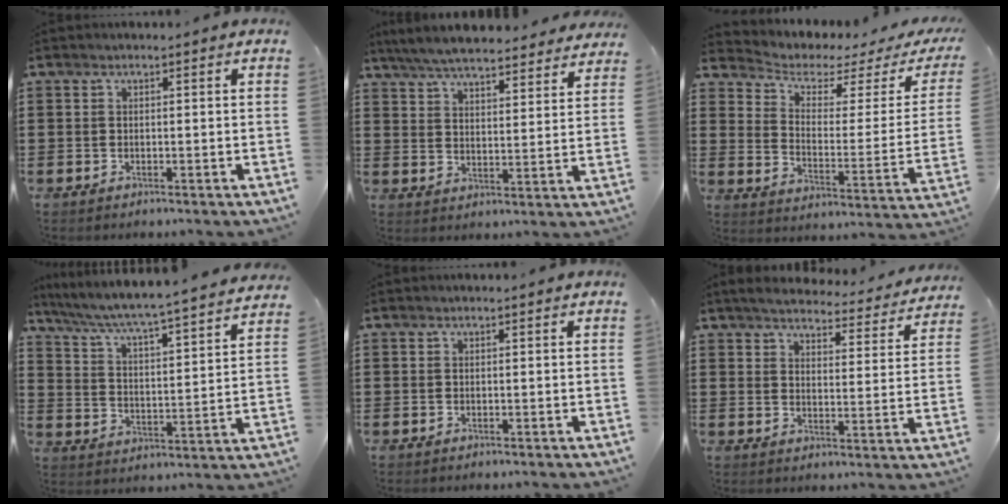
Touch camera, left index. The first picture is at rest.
{"total": 6.3, "force": [6.1, 0.1, 1.6], "torque": [-0.058, -0.032, 0.110]}
{"total": 2.9, "force": [2.0, 1.1, 1.7], "torque": [-0.053, -0.017, 0.026]}
{"total": 5.0, "force": [4.6, -0.9, 1.7], "torque": [-0.056, -0.045, 0.068]}
{"total": 0.0}
{"total": 4.6, "force": [4.5, -0.1, 1.0], "torque": [-0.042, -0.032, 0.075]}